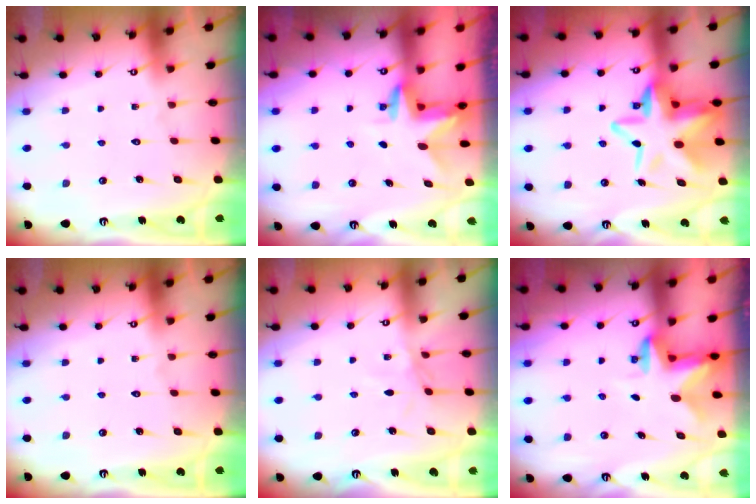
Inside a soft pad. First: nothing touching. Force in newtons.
{"total": 3.0, "press": 3.0, "slide": 0.2}
{"total": 15.4, "press": 15.1, "slide": 2.8}
{"total": 0.0}
{"total": 2.5, "press": 2.4, "slide": 0.5}
{"total": 2.3, "press": 2.3, "slide": 0.4}